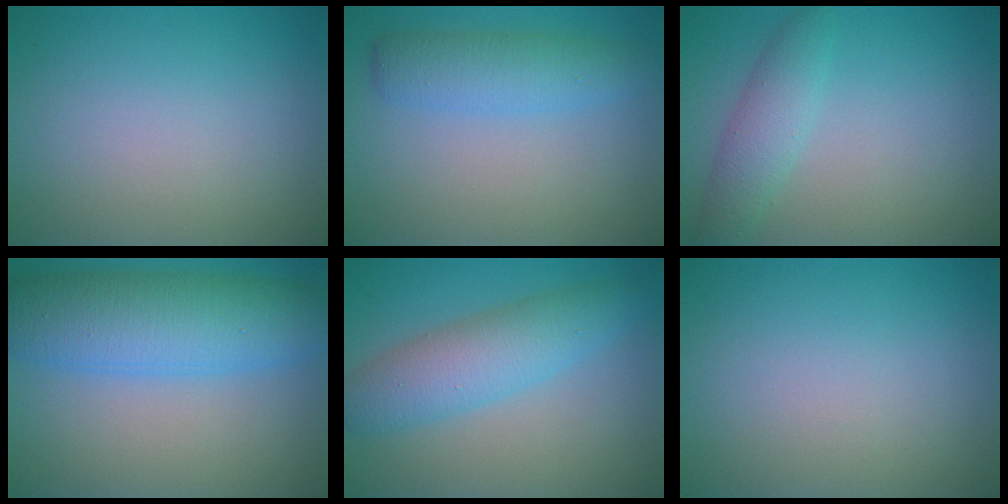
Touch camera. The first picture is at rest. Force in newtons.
{"total": 3.7, "press": 3.7, "slide": 0.1}
{"total": 2.9, "press": 2.9, "slide": 0.2}
{"total": 8.9, "press": 8.9, "slide": 0.3}
{"total": 5.2, "press": 5.2, "slide": 0.2}
{"total": 0.0}